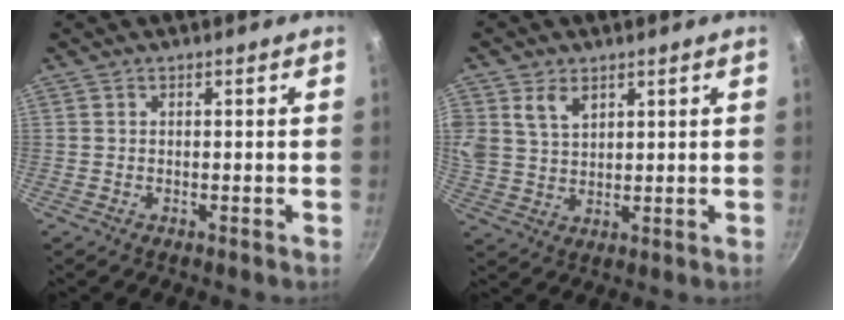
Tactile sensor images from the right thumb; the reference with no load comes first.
{"total": 7.0, "force": [3.4, 4.8, 3.8], "torque": [-0.065, -0.009, 0.069]}